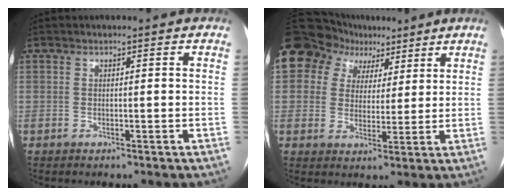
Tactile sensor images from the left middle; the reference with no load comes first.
{"total": 20.6, "force": [11.1, 15.4, 8.0], "torque": [-0.222, 0.090, 0.199]}